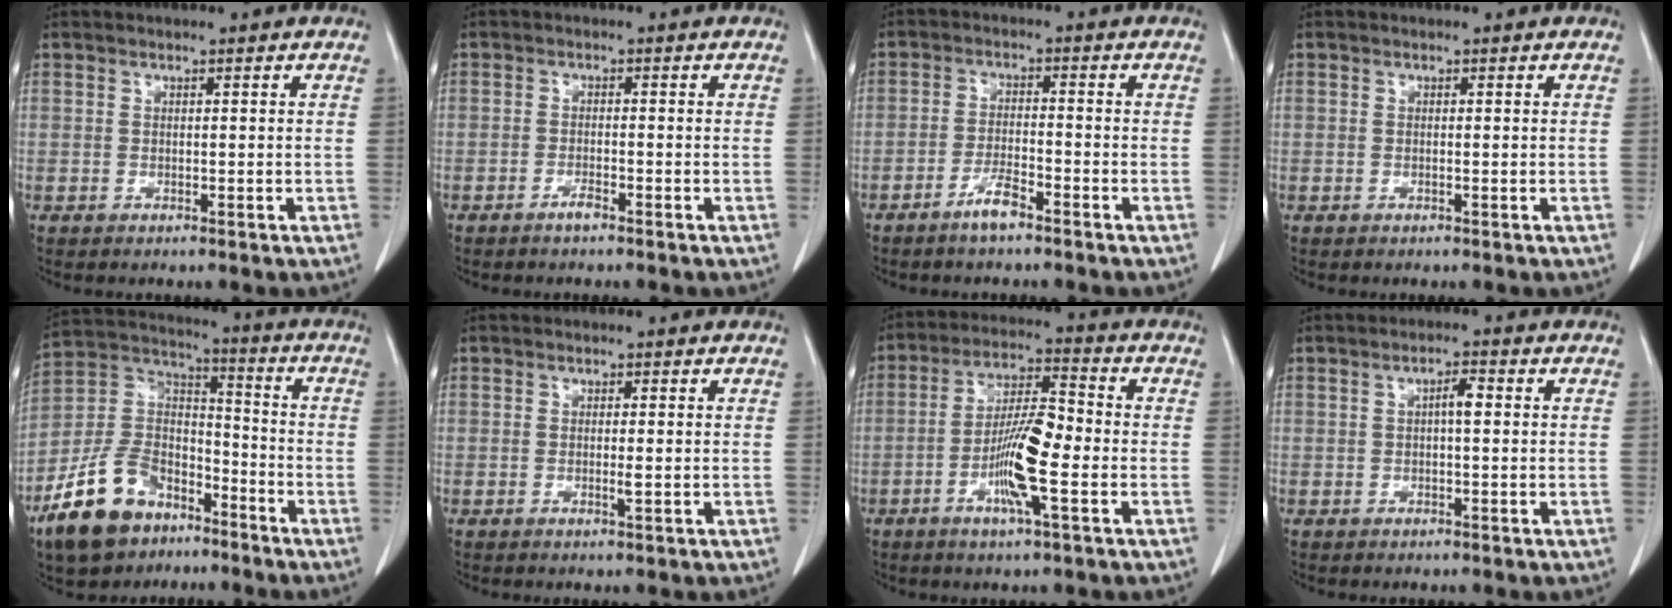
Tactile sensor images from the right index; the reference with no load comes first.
{"total": 1.5, "force": [-1.2, 0.2, 0.9], "torque": [-0.018, 0.000, -0.020]}
{"total": 3.8, "force": [-2.8, 0.5, 2.5], "torque": [-0.049, -0.001, -0.054]}
{"total": 0.0}
{"total": 14.8, "force": [-9.5, 8.6, 7.4], "torque": [-0.164, 0.021, -0.175]}
{"total": 1.2, "force": [-0.1, 0.1, 1.1], "torque": [-0.022, -0.004, -0.003]}
{"total": 10.2, "force": [-2.9, 1.3, 9.8], "torque": [-0.183, 0.001, -0.059]}
{"total": 2.3, "force": [0.2, 0.4, 2.2], "torque": [-0.037, 0.005, 0.002]}